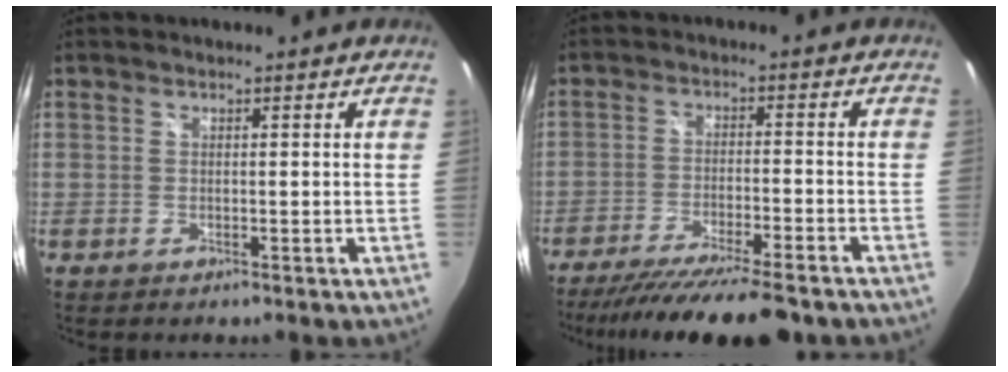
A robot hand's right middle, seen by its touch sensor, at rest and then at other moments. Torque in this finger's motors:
{"motor_torque": [1.07, -1.07, 0.50, 0.13]}